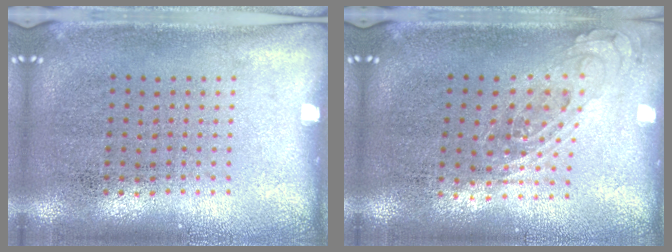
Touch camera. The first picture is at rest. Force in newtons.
{"total": 0.8, "press": 0.7, "slide": 0.3}